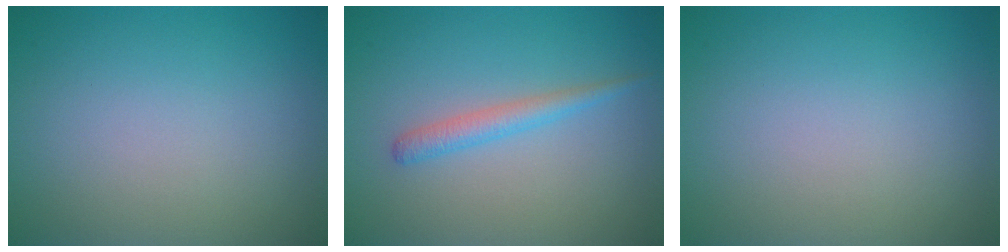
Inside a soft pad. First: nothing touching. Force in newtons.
{"total": 1.9, "press": 1.8, "slide": 0.1}
{"total": 0.0}